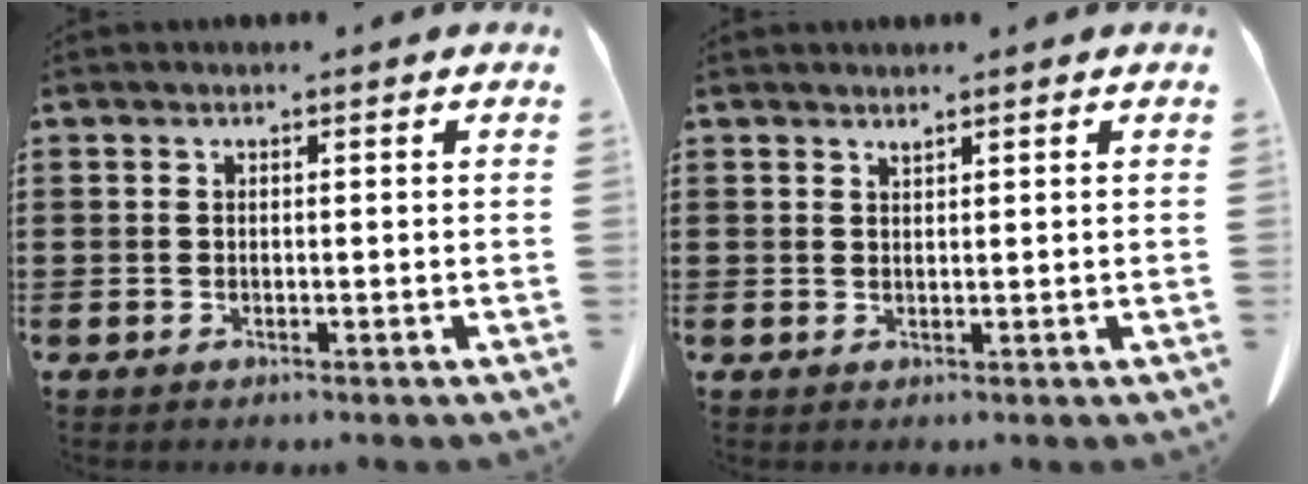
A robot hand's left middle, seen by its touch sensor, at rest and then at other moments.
{"total": 1.0, "force": [0.9, 0.0, 0.2], "torque": [-0.007, -0.003, 0.019]}